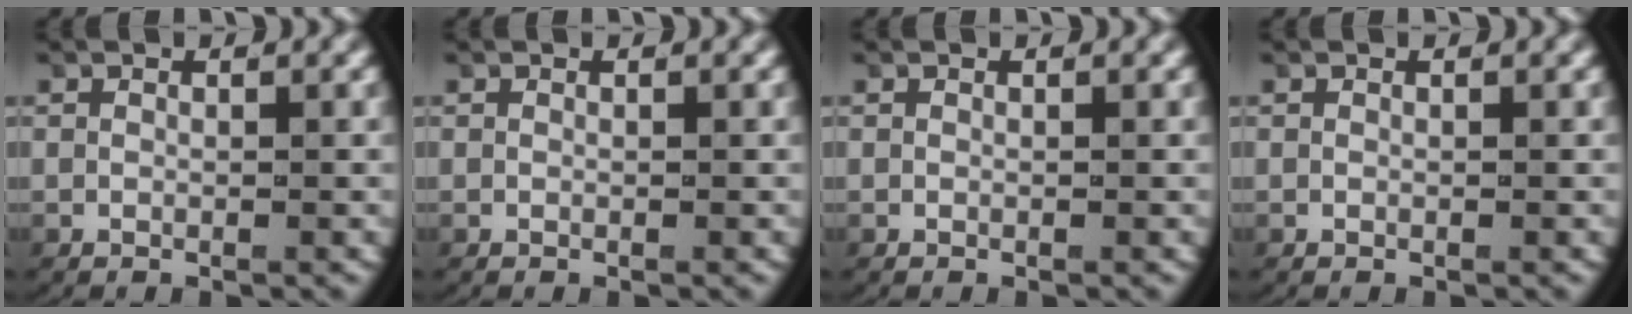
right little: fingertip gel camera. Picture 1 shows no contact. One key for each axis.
{"total": 0.0}
{"total": 0.0}
{"total": 0.0}